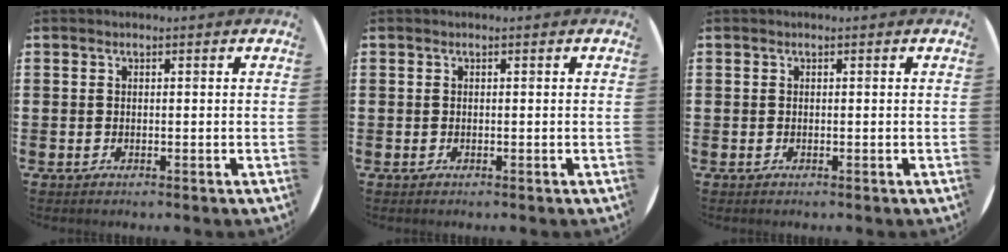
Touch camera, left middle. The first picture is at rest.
{"total": 0.0}
{"total": 0.0}